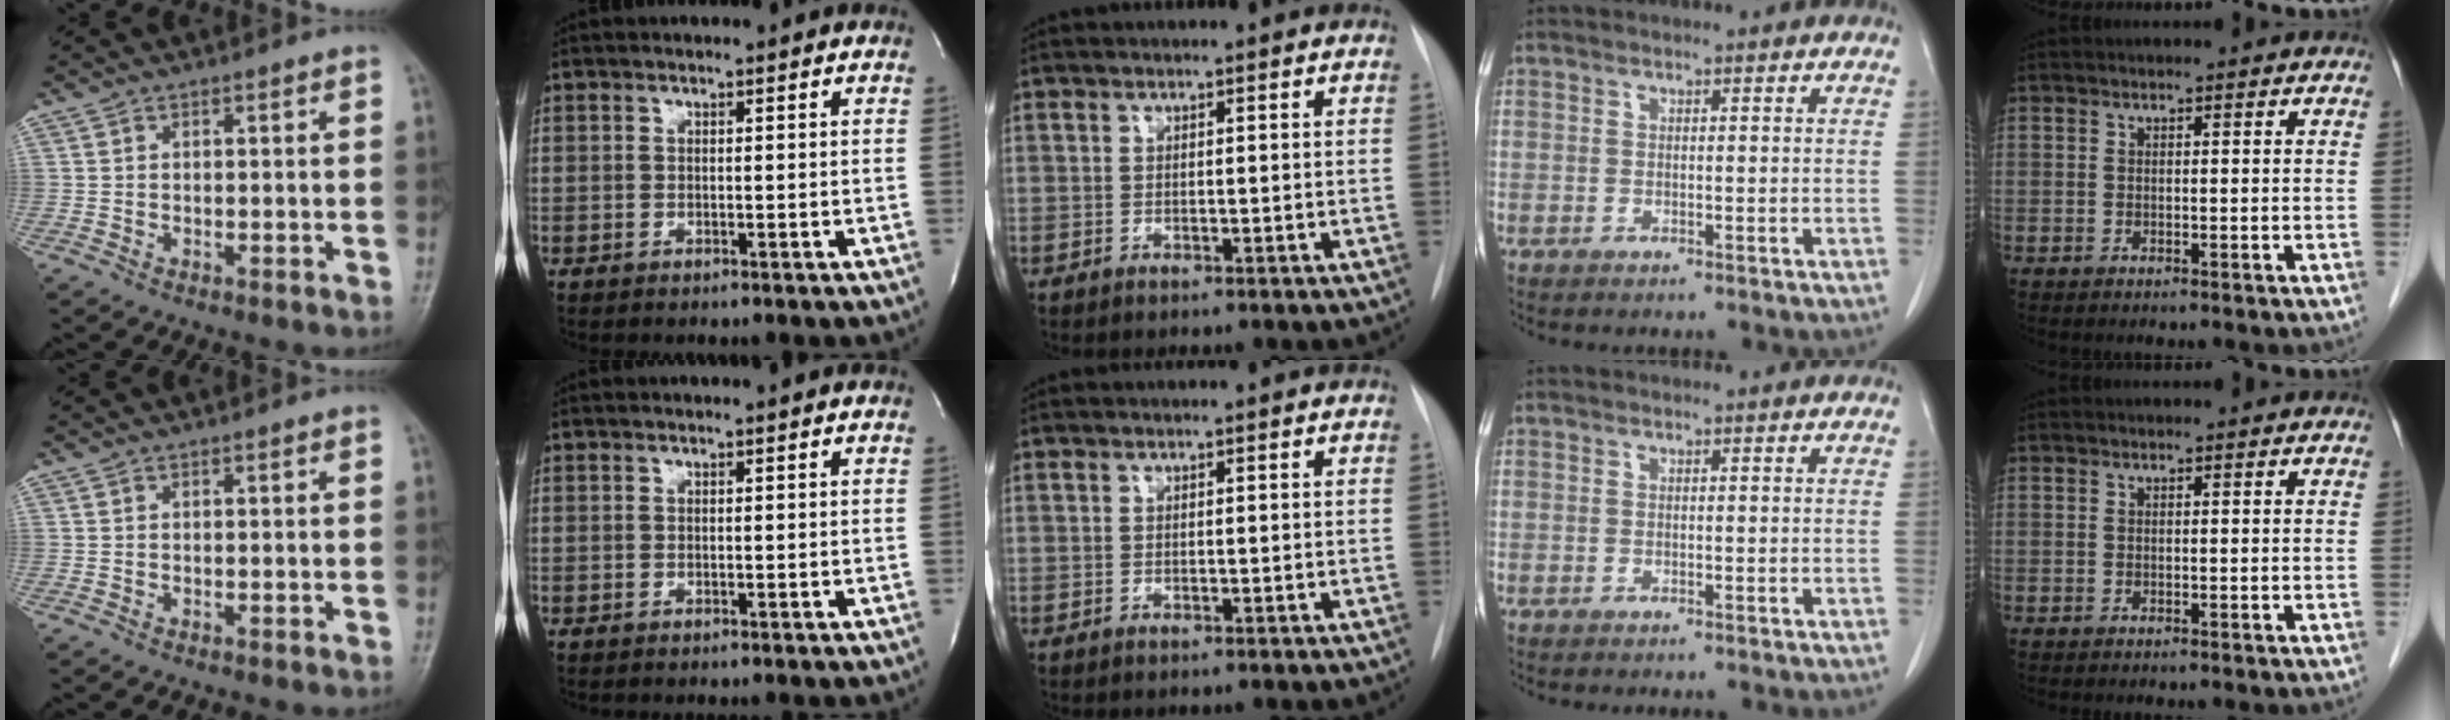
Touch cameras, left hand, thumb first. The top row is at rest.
{}